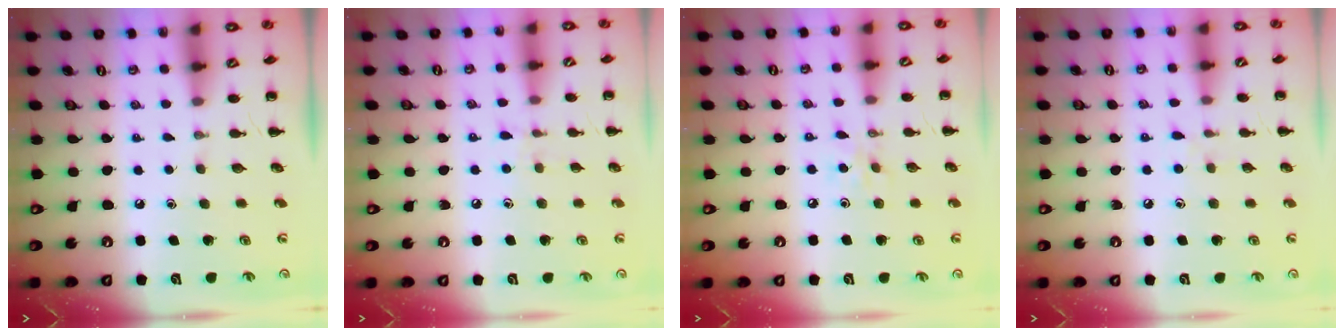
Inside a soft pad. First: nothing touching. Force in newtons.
{"total": 6.4, "press": 5.9, "slide": 2.3}
{"total": 3.0, "press": 2.8, "slide": 1.0}
{"total": 4.7, "press": 4.4, "slide": 1.8}